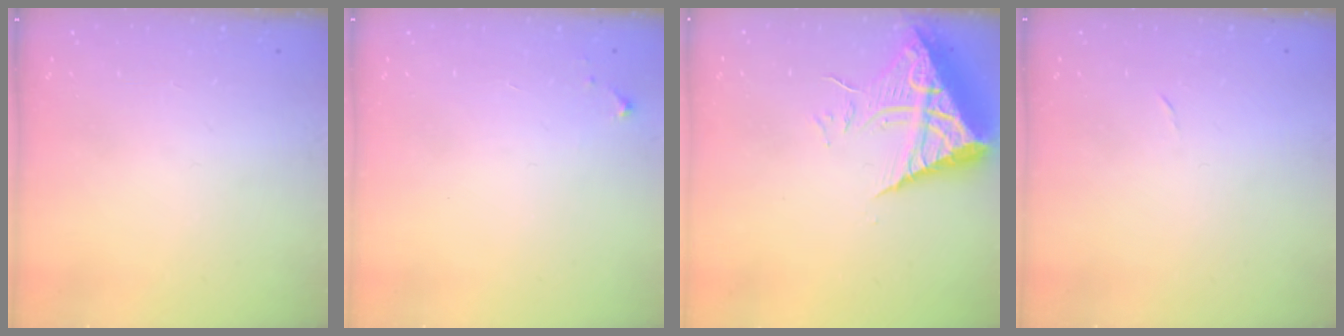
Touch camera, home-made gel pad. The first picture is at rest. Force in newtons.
{"total": 4.3, "press": 4.3, "slide": 0.7}
{"total": 9.7, "press": 9.6, "slide": 0.8}
{"total": 2.3, "press": 2.3, "slide": 0.4}